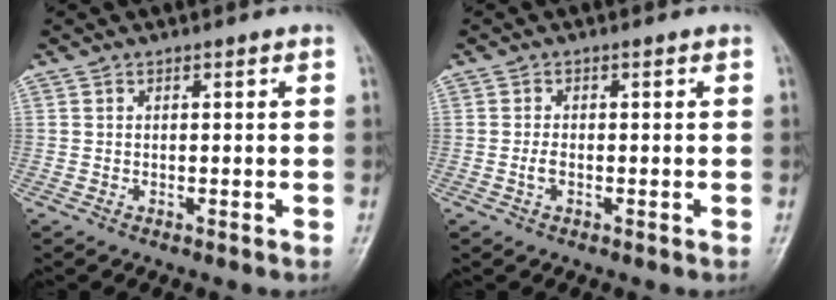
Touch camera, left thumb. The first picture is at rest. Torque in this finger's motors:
{"motor_torque": [0.18, 0.27, 0.22, 0.06, 0.17]}